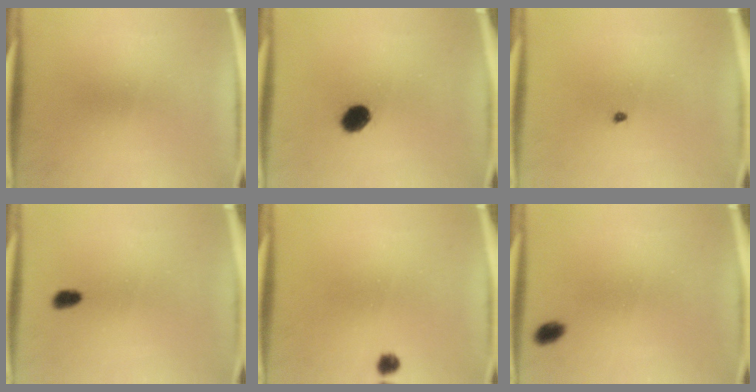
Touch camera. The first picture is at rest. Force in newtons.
{"total": 5.9}
{"total": 0.6}
{"total": 2.2}
{"total": 1.8}
{"total": 2.2}